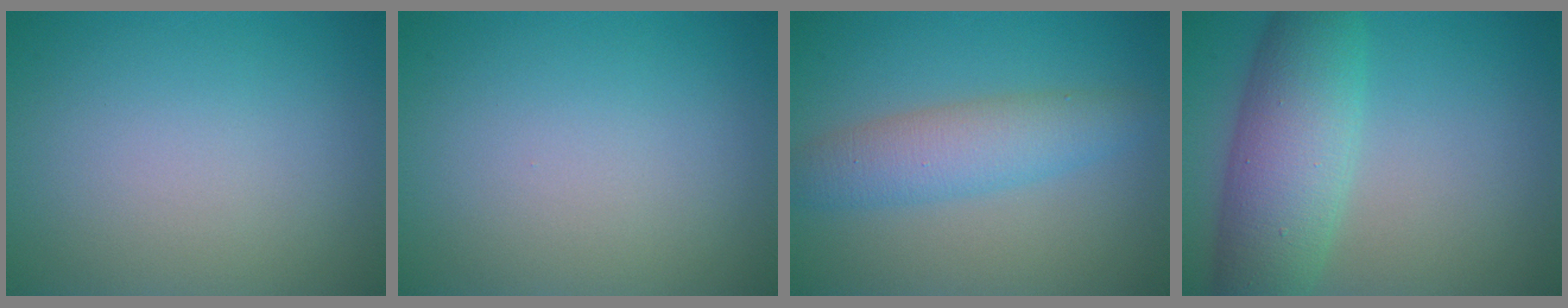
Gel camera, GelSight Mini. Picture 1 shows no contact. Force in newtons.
{"total": 0.0}
{"total": 4.2, "press": 4.2, "slide": 0.1}
{"total": 7.4, "press": 7.4, "slide": 0.2}